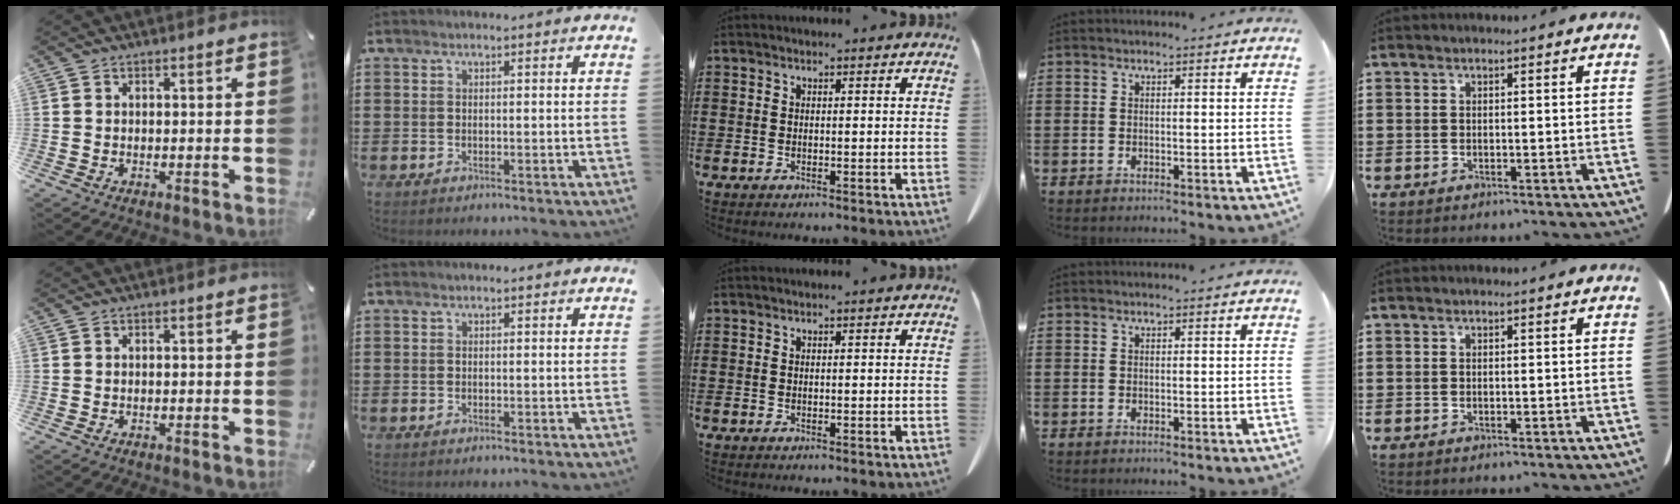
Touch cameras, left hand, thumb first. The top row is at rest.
{}